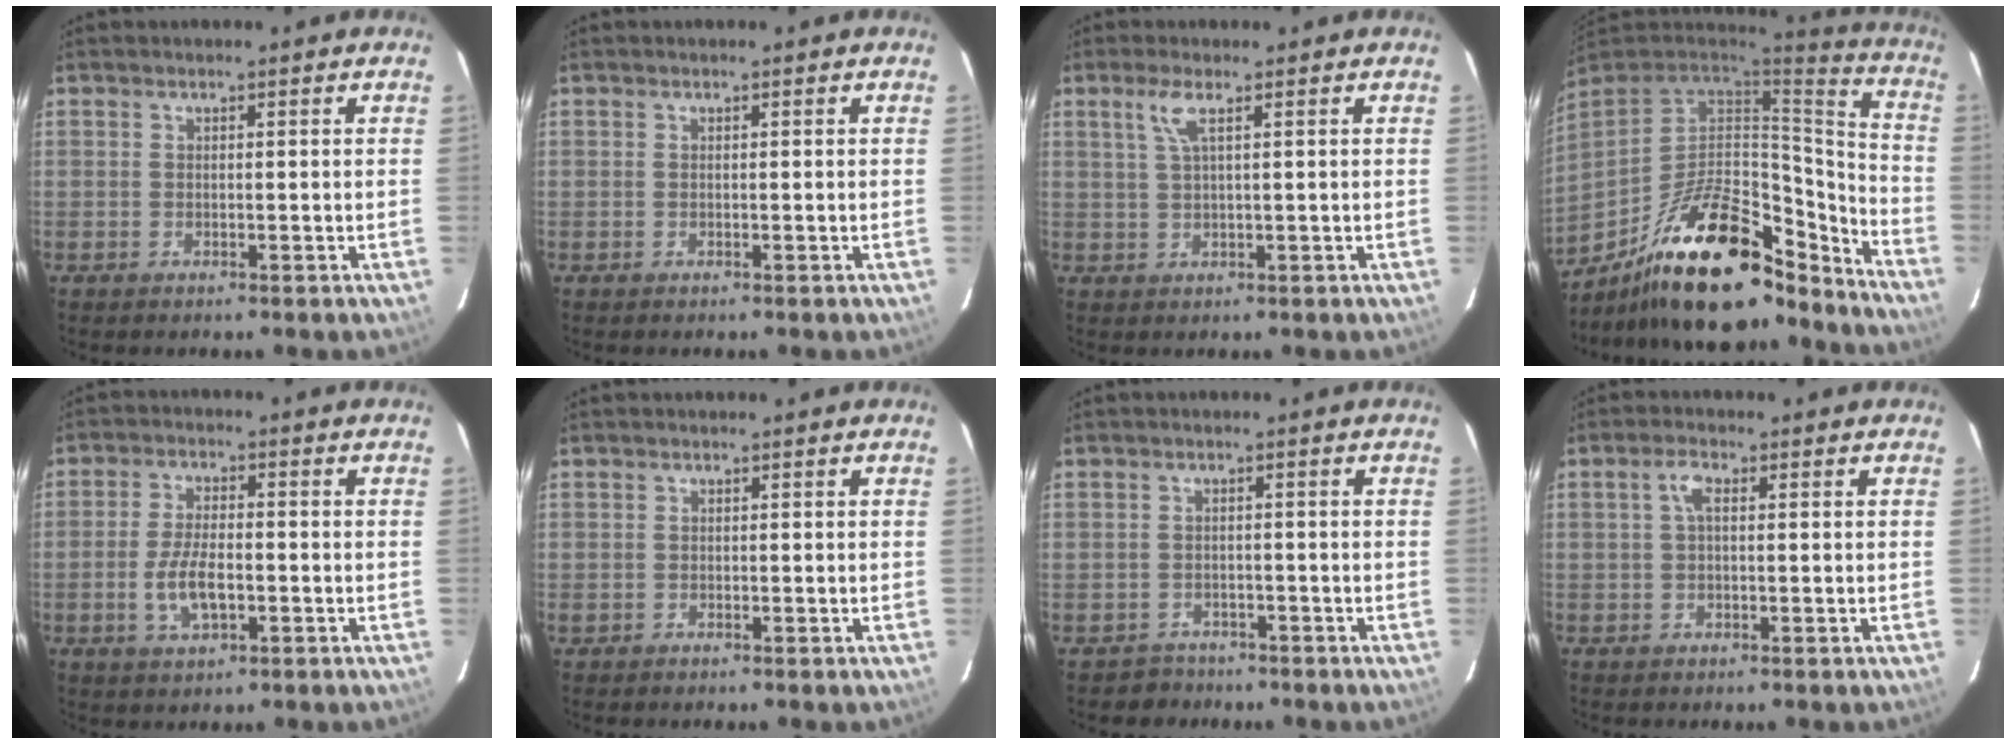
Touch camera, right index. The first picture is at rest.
{"total": 0.0}
{"total": 3.1, "force": [1.5, 0.1, 2.8], "torque": [-0.059, 0.003, 0.033]}
{"total": 28.3, "force": [-20.1, 10.6, 16.9], "torque": [-0.287, 0.014, -0.303]}
{"total": 7.0, "force": [-2.0, 3.0, 6.0], "torque": [-0.123, -0.003, -0.035]}
{"total": 0.6, "force": [-0.2, 0.6, -0.1], "torque": [0.000, 0.002, -0.001]}
{"total": 3.1, "force": [-2.0, 2.2, -0.7], "torque": [0.009, 0.019, -0.031]}
{"total": 2.6, "force": [0.5, 1.0, 2.3], "torque": [-0.049, 0.009, 0.009]}